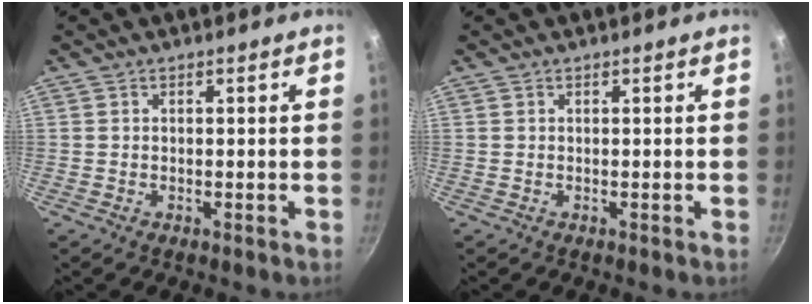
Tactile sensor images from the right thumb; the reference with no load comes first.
{"total": 0.0}